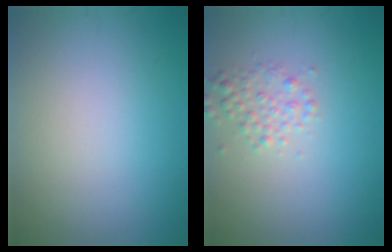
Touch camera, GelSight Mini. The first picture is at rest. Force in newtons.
{"total": 1.8, "press": 1.8, "slide": 0.0}